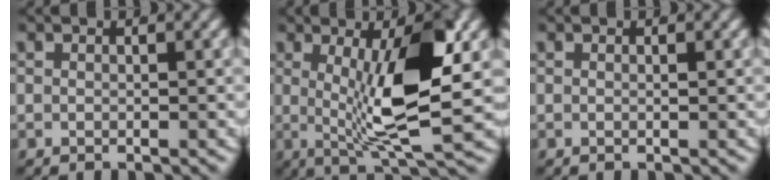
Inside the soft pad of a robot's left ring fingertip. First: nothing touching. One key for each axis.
{"total": 8.8, "fx": 0.7, "fy": 1.7, "fz": 8.6, "tx": -0.138, "ty": -0.017, "tz": 0.023}
{"total": 0.0}